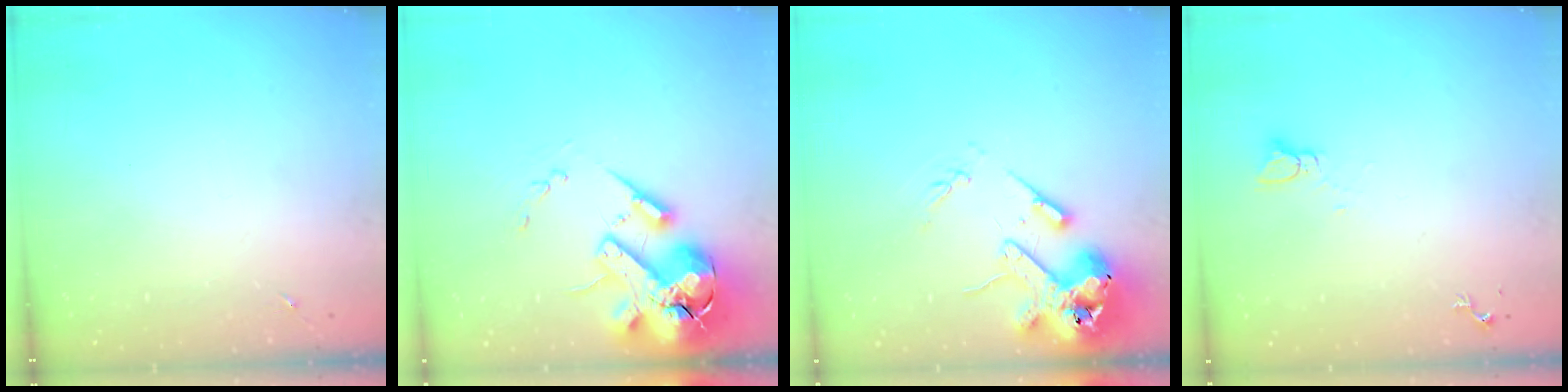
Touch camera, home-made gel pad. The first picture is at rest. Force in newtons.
{"total": 18.6, "press": 18.4, "slide": 3.1}
{"total": 16.3, "press": 16.0, "slide": 2.6}
{"total": 2.2, "press": 2.2, "slide": 0.1}